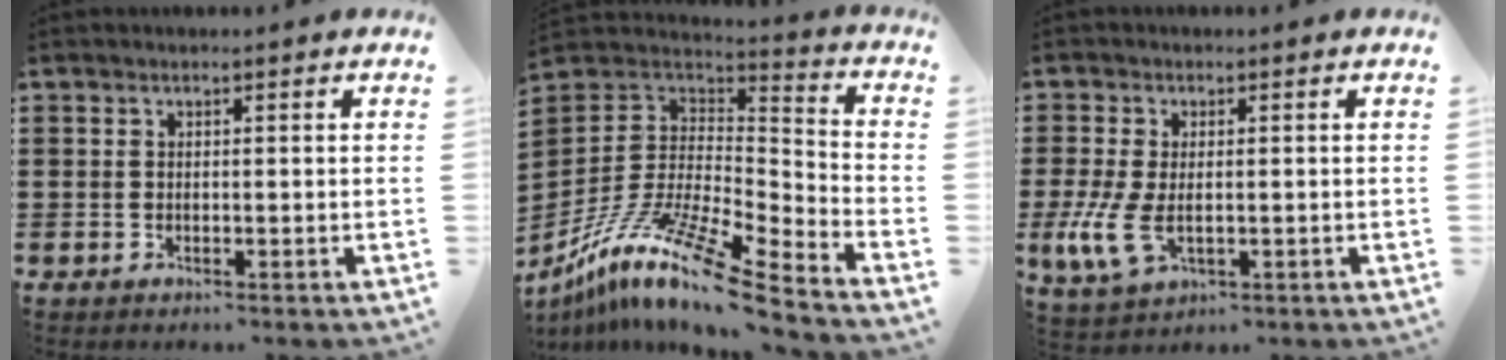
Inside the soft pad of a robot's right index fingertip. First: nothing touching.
{"total": 13.5, "force": [-9.5, 2.1, 9.4], "torque": [-0.195, 0.007, -0.185]}
{"total": 6.4, "force": [-1.1, 3.5, 5.2], "torque": [-0.133, -0.010, -0.025]}